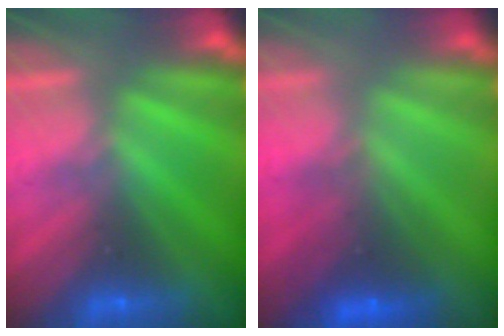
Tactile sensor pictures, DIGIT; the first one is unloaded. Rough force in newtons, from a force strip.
{"total": 2.5}